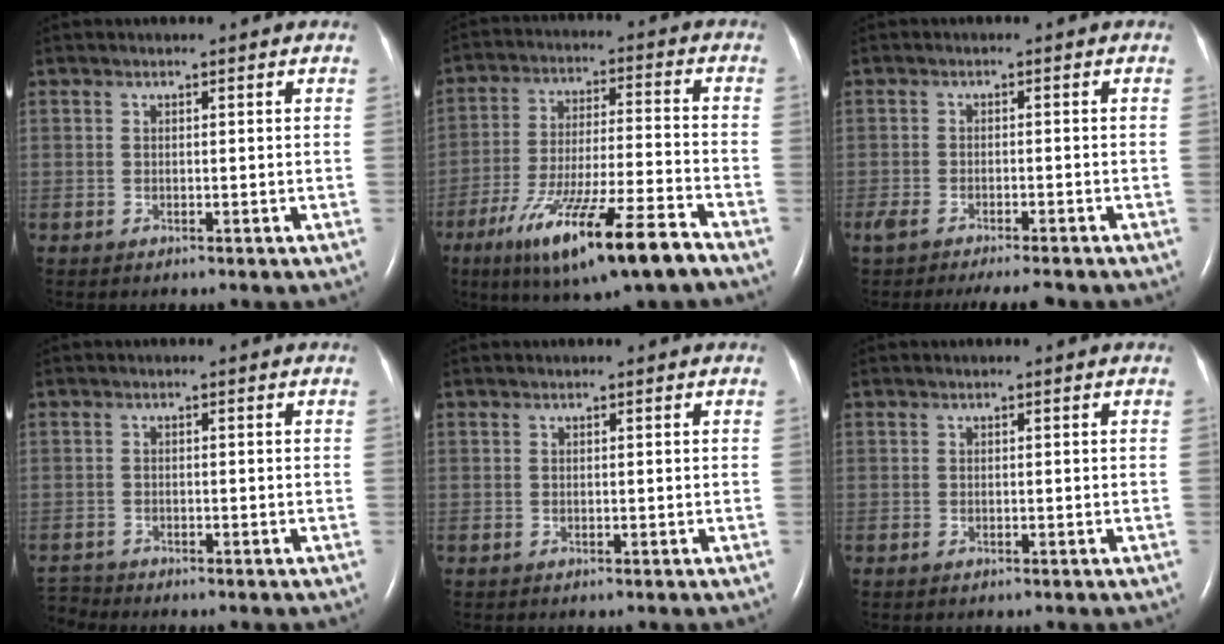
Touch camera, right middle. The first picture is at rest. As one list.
[{"total": 16.5, "force": [-10.3, 1.0, 12.8], "torque": [-0.230, -0.038, -0.177]}, {"total": 8.2, "force": [-6.8, 1.5, 4.3], "torque": [-0.067, -0.008, -0.101]}, {"total": 2.5, "force": [-2.5, 0.0, -0.4], "torque": [0.006, -0.016, -0.044]}, {"total": 0.0}, {"total": 0.0}]